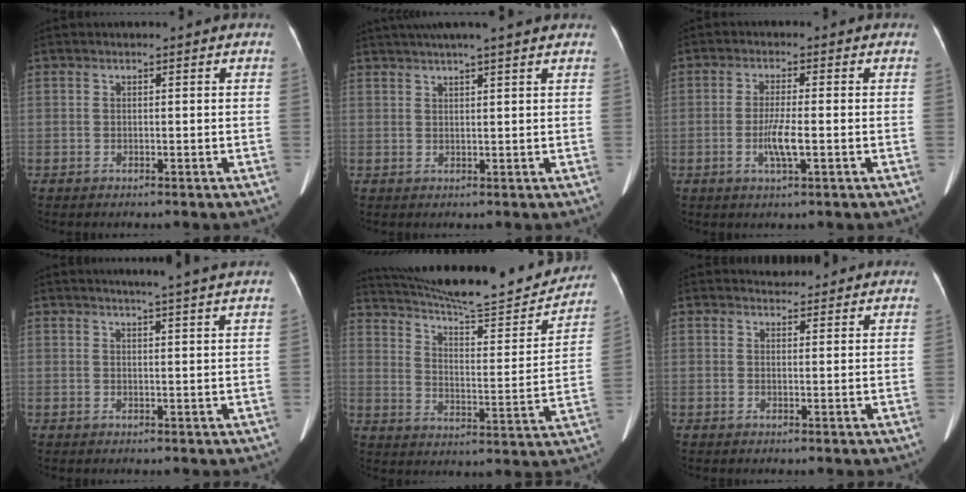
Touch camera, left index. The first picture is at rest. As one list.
[{"total": 10.2, "force": [8.6, -0.3, 5.5], "torque": [-0.088, 0.033, 0.108]}, {"total": 4.2, "force": [-1.1, 0.3, 4.0], "torque": [-0.083, -0.006, -0.021]}, {"total": 8.4, "force": [7.3, -0.8, 4.0], "torque": [-0.051, 0.009, 0.072]}, {"total": 25.0, "force": [22.8, 3.1, 9.9], "torque": [-0.158, -0.034, 0.314]}, {"total": 5.4, "force": [5.1, 1.6, 0.8], "torque": [-0.003, 0.014, 0.053]}]